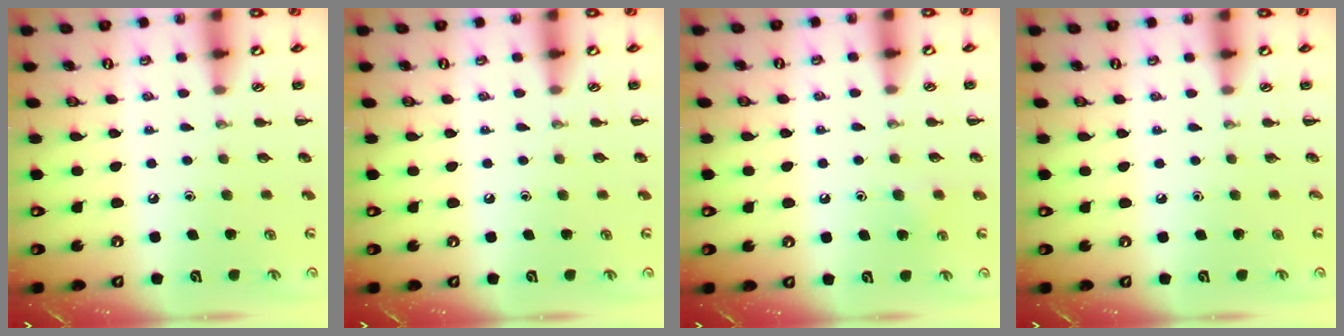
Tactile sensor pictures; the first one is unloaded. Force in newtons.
{"total": 0.0}
{"total": 2.8, "press": 2.5, "slide": 1.3}
{"total": 0.0}